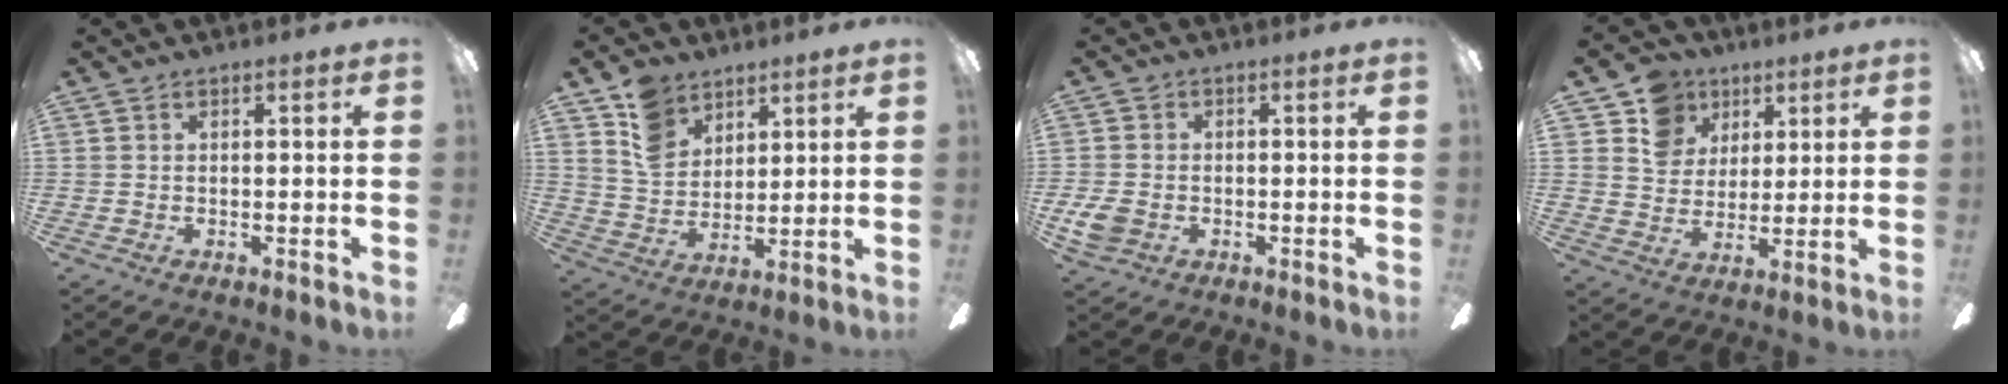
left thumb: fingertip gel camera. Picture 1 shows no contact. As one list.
[{"total": 10.6, "force": [7.2, 6.9, 3.6], "torque": [-0.077, -0.027, 0.142]}, {"total": 4.9, "force": [-1.4, 4.0, 2.6], "torque": [-0.053, 0.005, -0.028]}, {"total": 10.4, "force": [6.0, 8.2, 2.1], "torque": [-0.051, -0.022, 0.118]}]